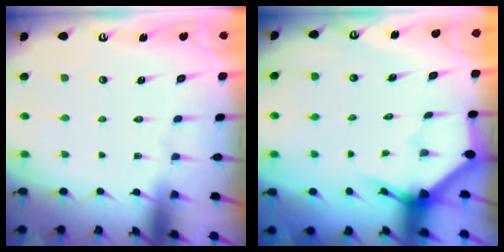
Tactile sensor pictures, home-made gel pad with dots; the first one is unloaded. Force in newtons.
{"total": 3.6, "press": 3.6, "slide": 0.2}